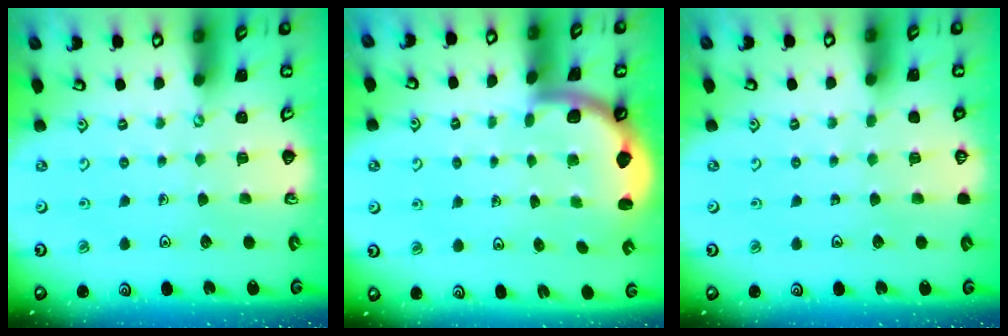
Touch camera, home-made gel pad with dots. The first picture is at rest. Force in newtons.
{"total": 1.8, "press": 1.8, "slide": 0.1}
{"total": 0.0}